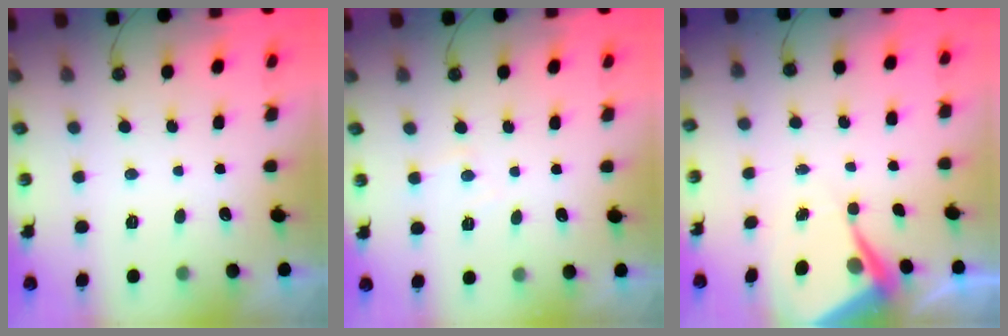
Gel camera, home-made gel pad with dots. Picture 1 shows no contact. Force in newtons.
{"total": 3.6, "press": 3.5, "slide": 0.6}
{"total": 6.1, "press": 6.1, "slide": 0.3}